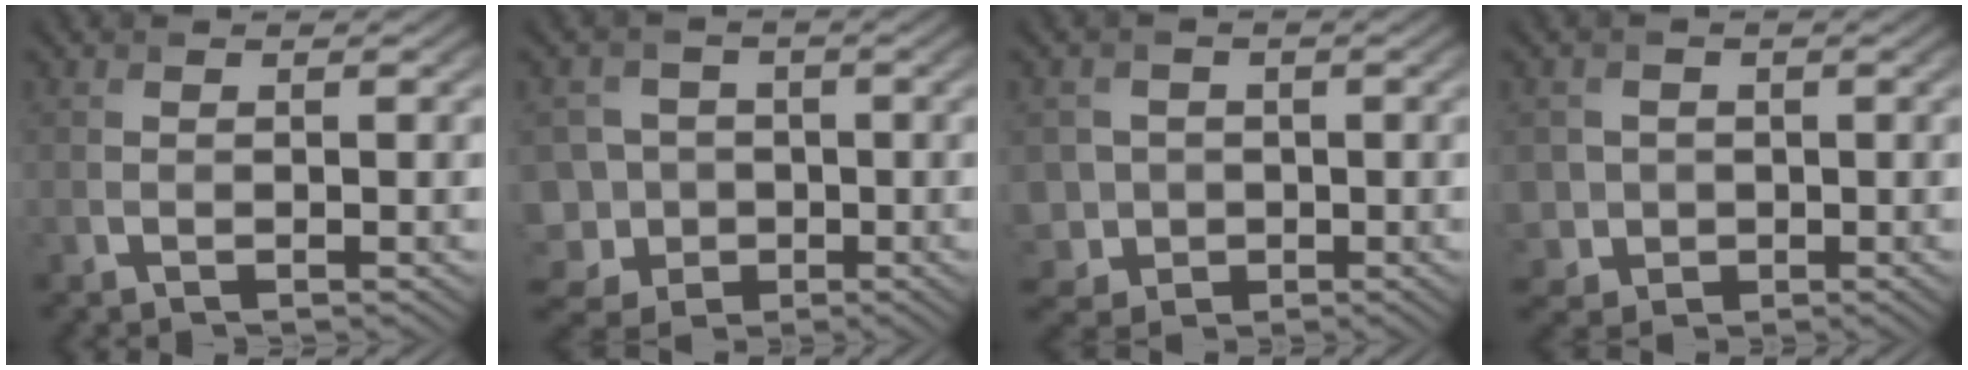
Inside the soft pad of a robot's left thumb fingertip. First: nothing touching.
{"total": 9.7, "force": [-4.0, 8.4, 2.9], "torque": [-0.086, -0.016, -0.093]}
{"total": 4.9, "force": [-0.8, 4.7, 1.1], "torque": [-0.036, -0.013, -0.031]}
{"total": 3.8, "force": [-0.2, 3.7, 0.7], "torque": [-0.031, -0.008, -0.012]}